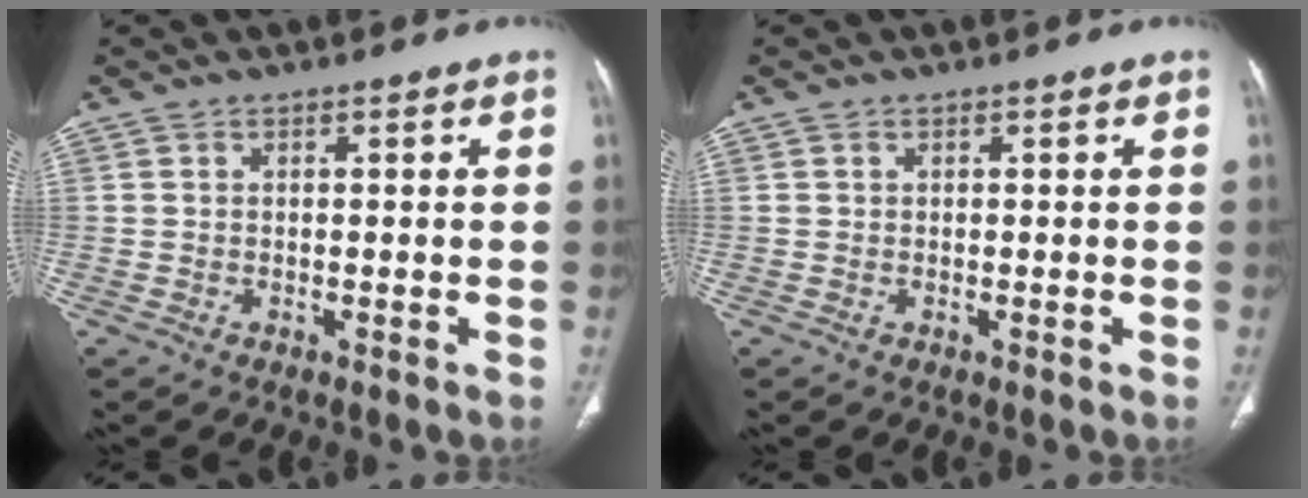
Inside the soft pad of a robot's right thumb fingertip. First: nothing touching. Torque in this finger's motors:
{"motor_torque": [0.03, -0.21, -0.43, 0.16, 0.01]}